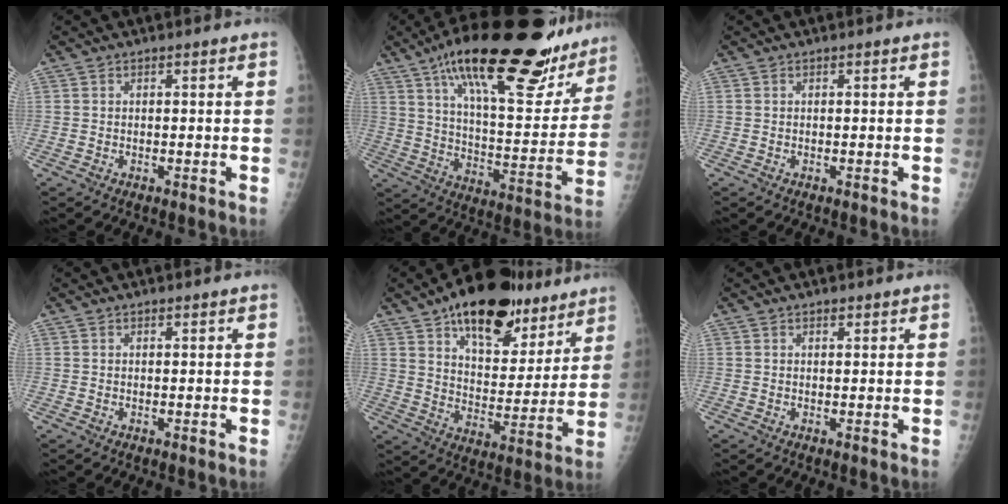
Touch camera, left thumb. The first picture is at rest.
{"total": 32.0, "force": [21.5, 10.1, 21.5], "torque": [-0.295, -0.060, 0.322]}
{"total": 0.0}
{"total": 0.5, "force": [0.4, 0.2, 0.3], "torque": [-0.007, -0.002, 0.006]}
{"total": 22.5, "force": [14.9, 10.9, 12.8], "torque": [-0.145, -0.055, 0.231]}
{"total": 1.1, "force": [0.8, 0.5, 0.6], "torque": [-0.003, -0.004, 0.011]}